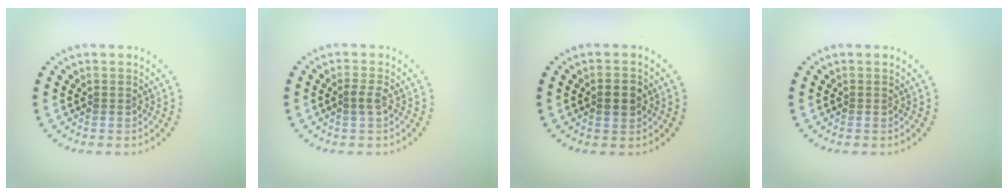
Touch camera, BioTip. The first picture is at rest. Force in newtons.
{"total": 1.2, "press": 1.1, "slide": 0.5}
{"total": 2.4, "press": 2.4, "slide": 0.2}
{"total": 0.0}